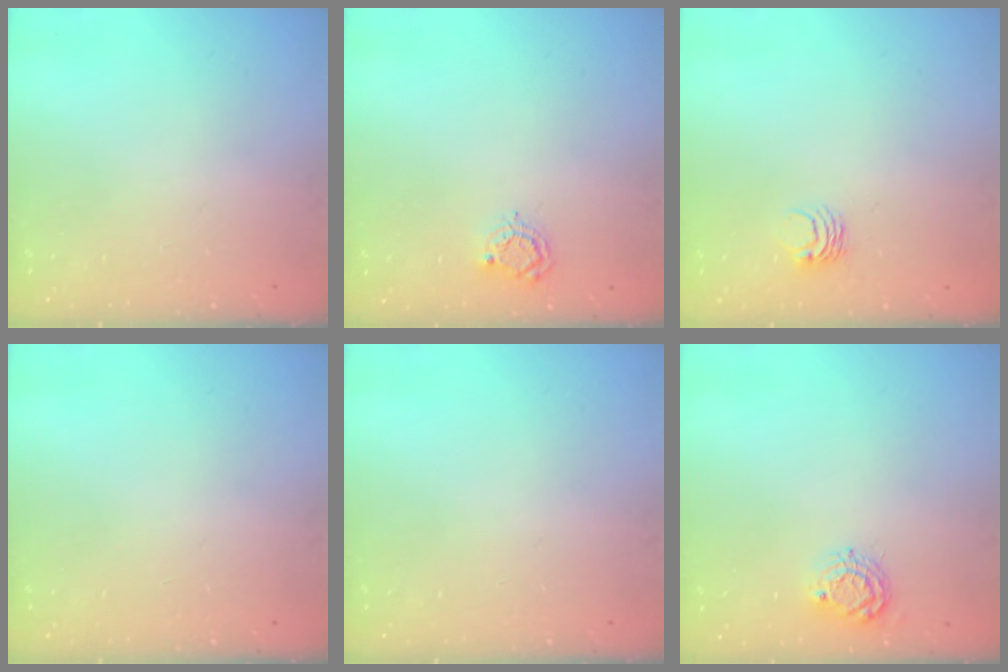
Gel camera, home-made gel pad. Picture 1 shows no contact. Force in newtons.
{"total": 4.8, "press": 4.7, "slide": 0.5}
{"total": 4.0, "press": 3.9, "slide": 0.2}
{"total": 0.0}
{"total": 0.0}
{"total": 7.0, "press": 7.0, "slide": 0.4}